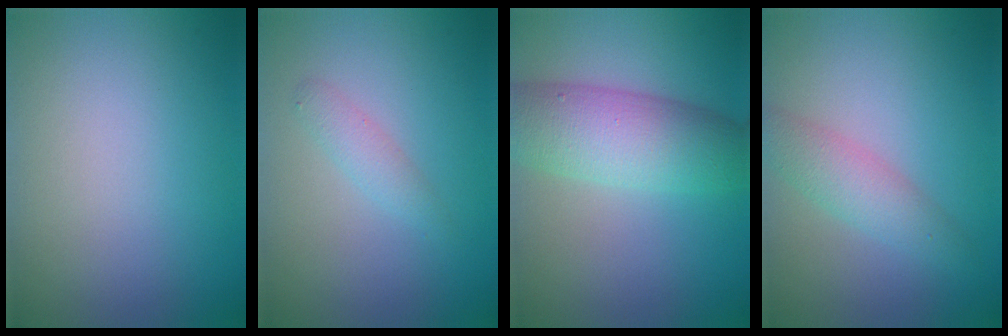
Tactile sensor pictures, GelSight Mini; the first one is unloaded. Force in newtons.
{"total": 1.4, "press": 1.4, "slide": 0.0}
{"total": 6.8, "press": 6.8, "slide": 0.2}
{"total": 2.8, "press": 2.8, "slide": 0.1}